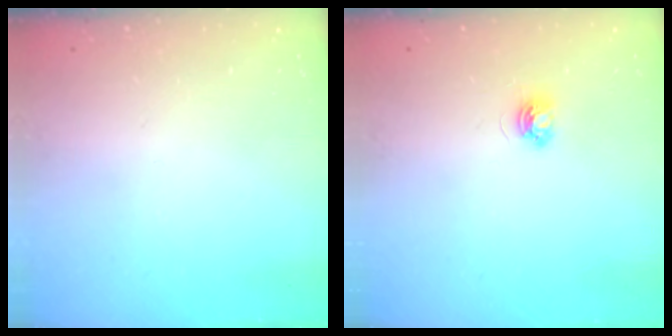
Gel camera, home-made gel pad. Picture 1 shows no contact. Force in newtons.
{"total": 3.9, "press": 3.9, "slide": 0.4}